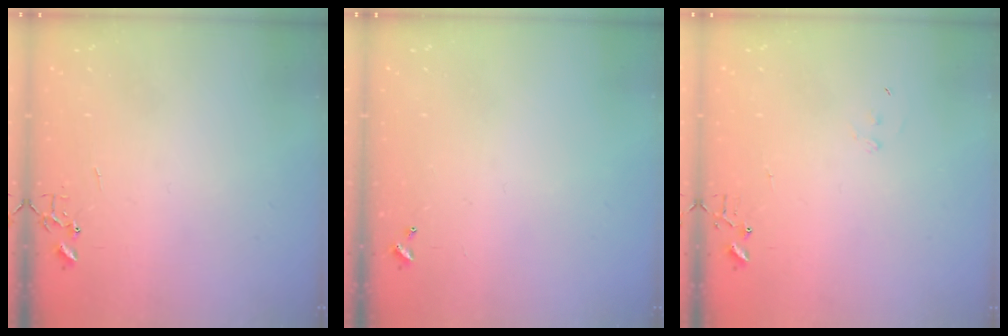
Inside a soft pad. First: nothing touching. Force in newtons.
{"total": 0.0}
{"total": 6.8, "press": 6.8, "slide": 0.5}